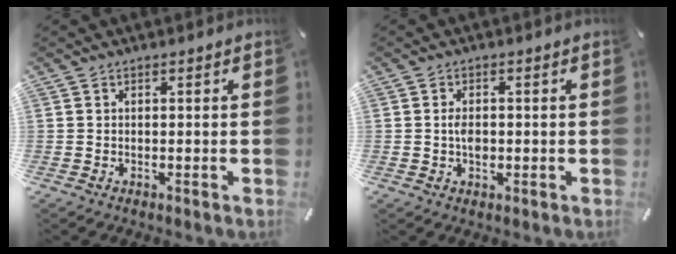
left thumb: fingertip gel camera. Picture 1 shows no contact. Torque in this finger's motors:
{"motor_torque": [0.52, 0.48, 0.30, 0.02, 0.16]}